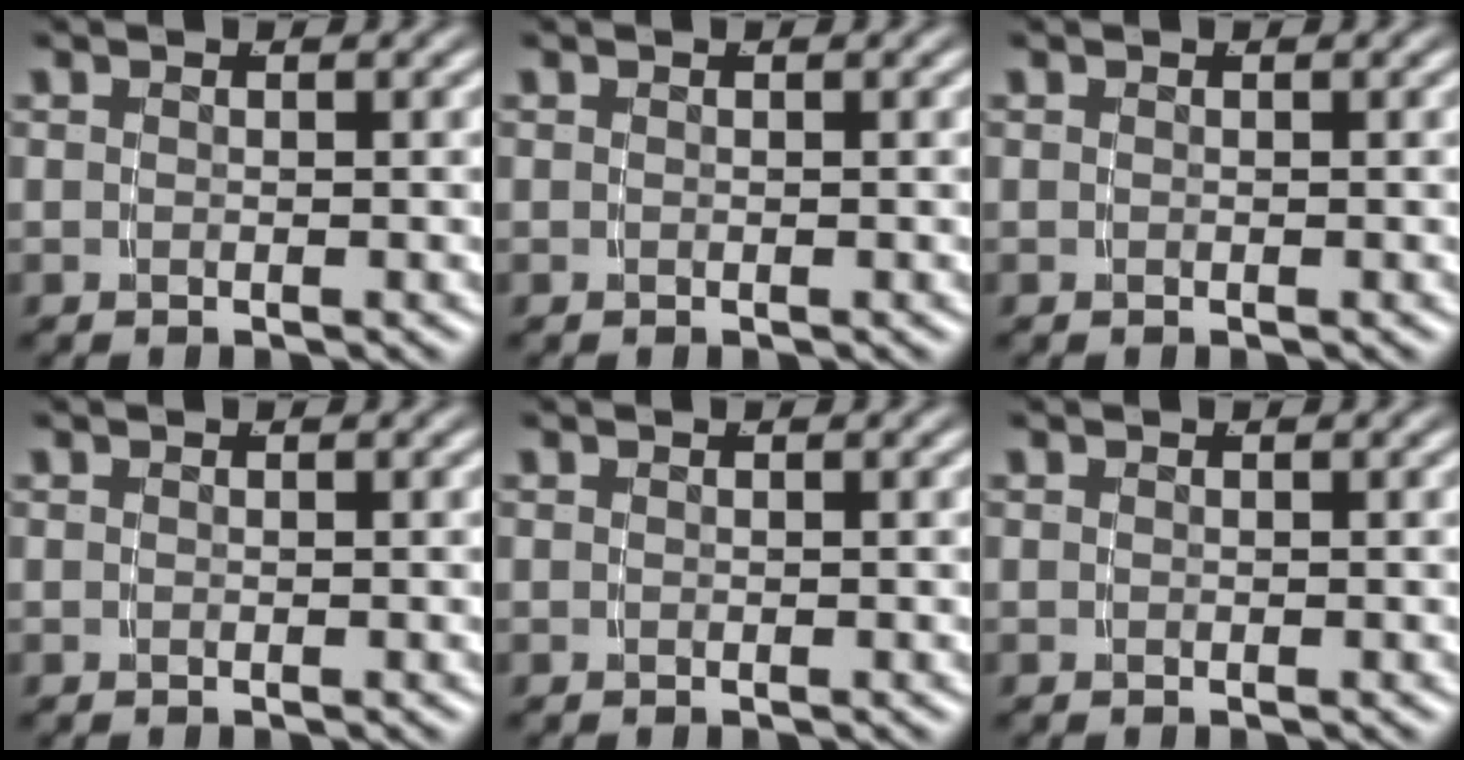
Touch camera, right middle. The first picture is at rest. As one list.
[{"total": 0.0}, {"total": 0.0}, {"total": 0.0}, {"total": 0.0}, {"total": 0.0}]